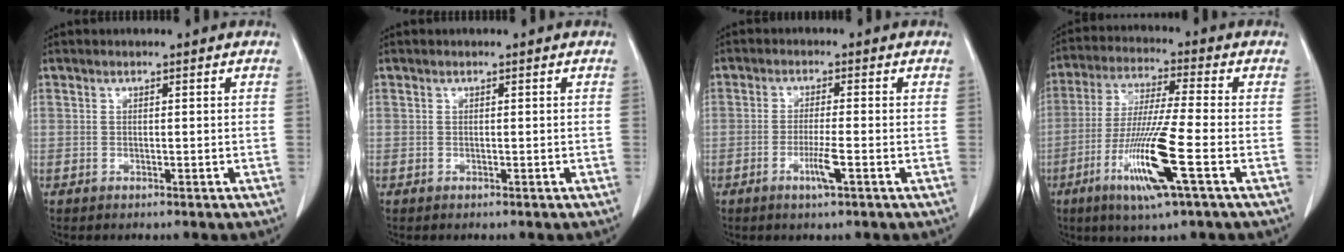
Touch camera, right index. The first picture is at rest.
{"total": 0.0}
{"total": 3.7, "force": [-1.5, -0.2, 3.4], "torque": [-0.067, -0.008, -0.030]}
{"total": 12.9, "force": [-4.9, -0.3, 12.0], "torque": [-0.242, -0.025, -0.095]}